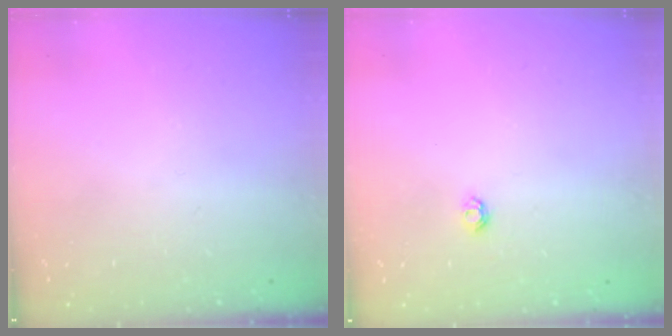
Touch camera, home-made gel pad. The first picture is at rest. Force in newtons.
{"total": 3.9, "press": 3.9, "slide": 0.5}